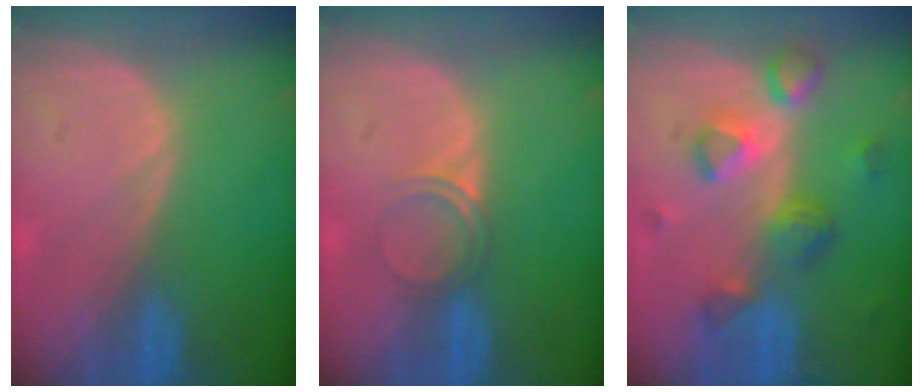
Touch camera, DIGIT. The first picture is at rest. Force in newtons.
{"total": 2.5, "press": 2.1, "slide": 1.2}
{"total": 8.0, "press": 7.2, "slide": 3.5}